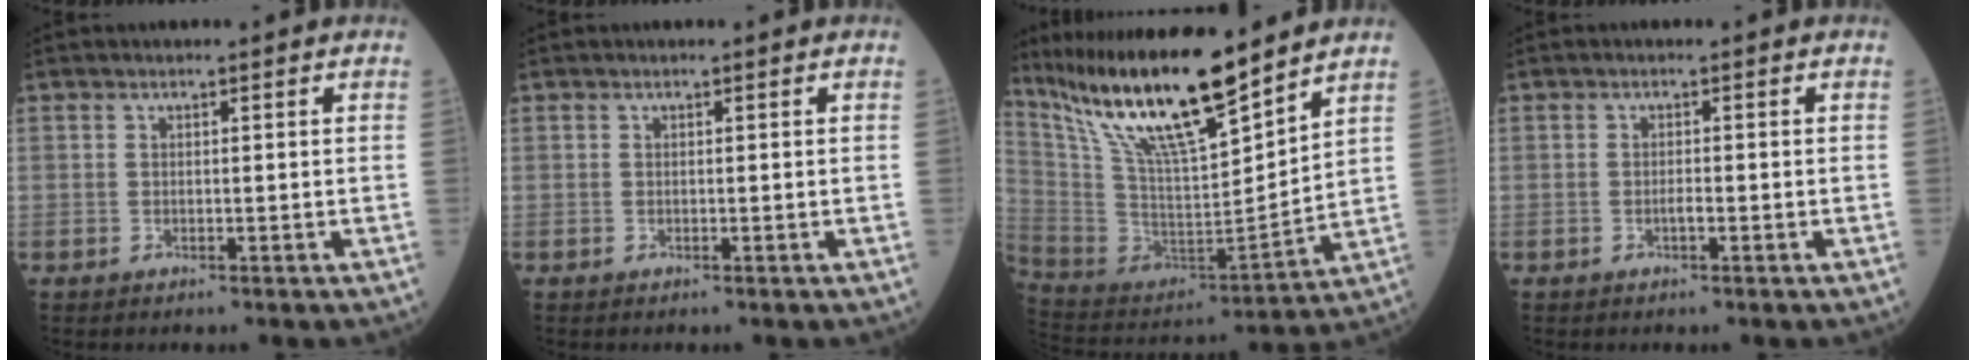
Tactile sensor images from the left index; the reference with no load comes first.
{"total": 0.0}
{"total": 19.7, "force": [15.0, 2.4, 12.5], "torque": [-0.230, -0.006, 0.283]}
{"total": 0.9, "force": [-0.4, 0.1, 0.8], "torque": [-0.017, 0.001, -0.008]}